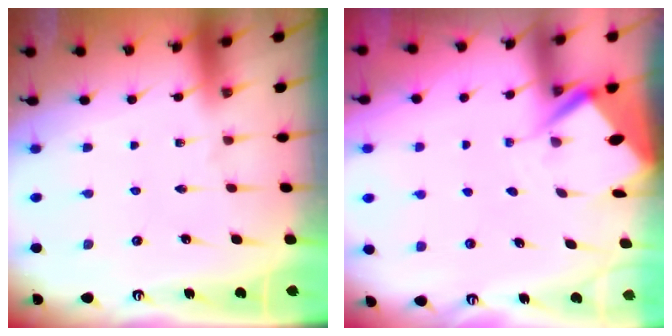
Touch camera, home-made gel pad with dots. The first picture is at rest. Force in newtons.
{"total": 5.5, "press": 5.5, "slide": 0.4}